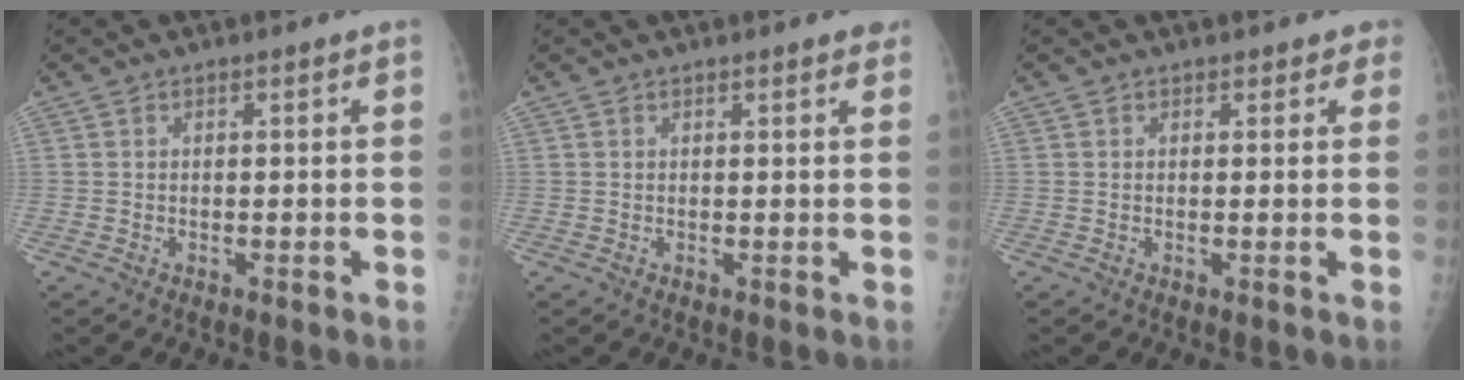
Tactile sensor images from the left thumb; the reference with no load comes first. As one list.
[{"total": 2.3, "force": [1.8, 0.6, 1.2], "torque": [-0.004, 0.003, 0.018]}, {"total": 1.6, "force": [1.2, 1.1, 0.0], "torque": [0.024, -0.004, 0.005]}]